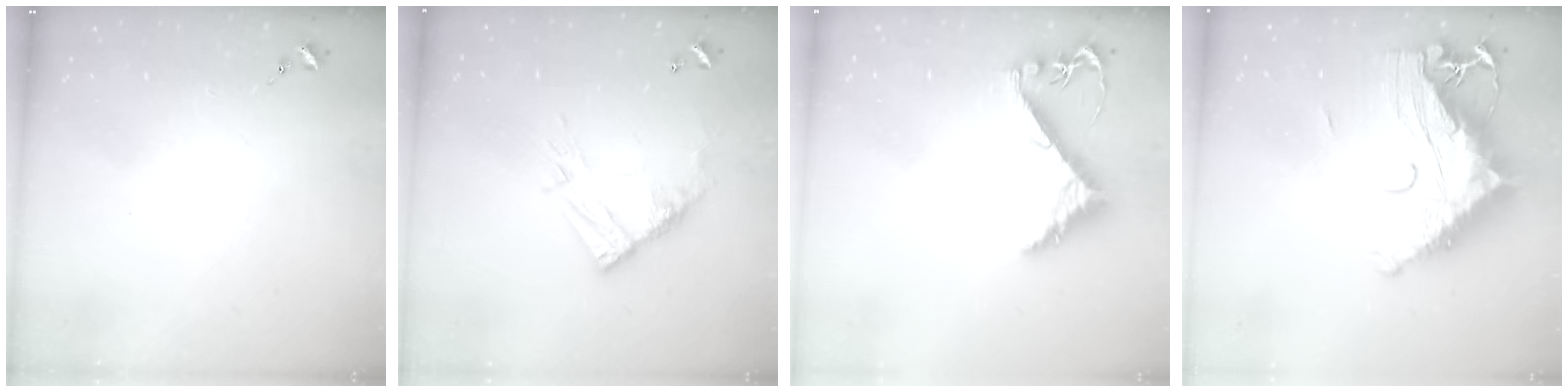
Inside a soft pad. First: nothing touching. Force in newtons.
{"total": 11.8, "press": 11.7, "slide": 1.0}
{"total": 7.9, "press": 7.9, "slide": 0.8}
{"total": 22.9, "press": 22.7, "slide": 2.4}